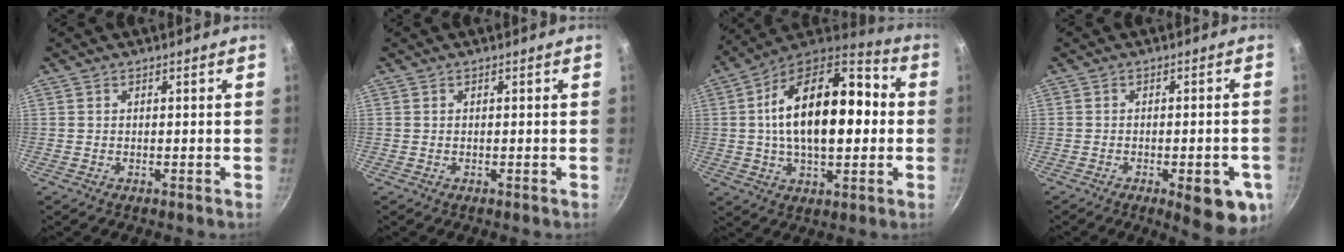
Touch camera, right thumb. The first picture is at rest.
{"total": 0.0}
{"total": 23.8, "force": [1.7, 12.5, 20.2], "torque": [-0.312, 0.028, 0.019]}
{"total": 9.4, "force": [-4.1, 3.0, 8.0], "torque": [-0.081, 0.007, -0.045]}